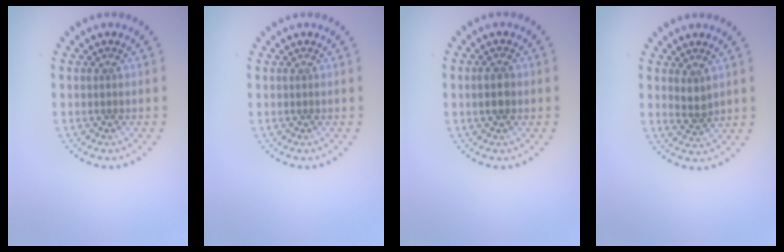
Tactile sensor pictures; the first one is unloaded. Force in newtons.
{"total": 0.0}
{"total": 1.7, "press": 1.7, "slide": 0.1}
{"total": 1.6, "press": 1.4, "slide": 0.7}